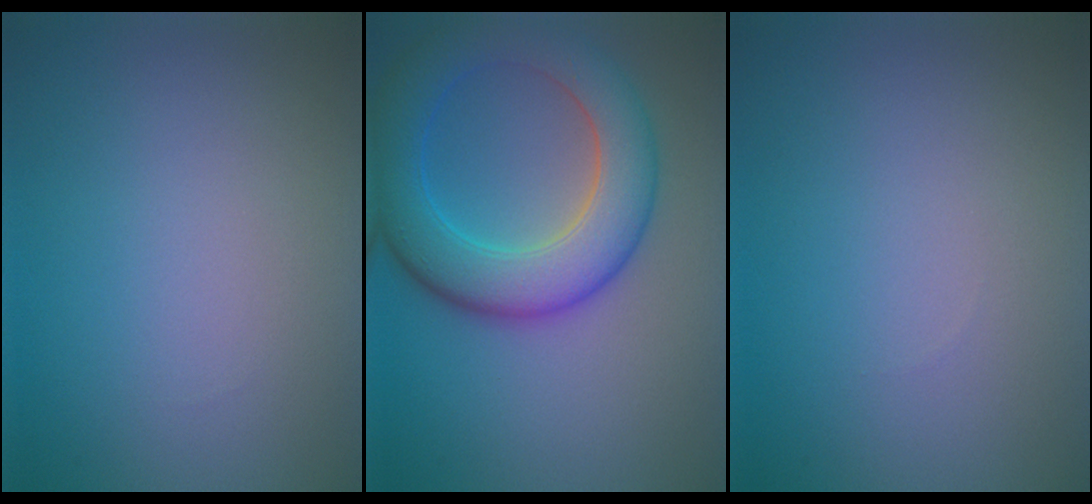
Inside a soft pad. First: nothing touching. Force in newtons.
{"total": 7.7, "press": 7.7, "slide": 0.2}
{"total": 0.0}